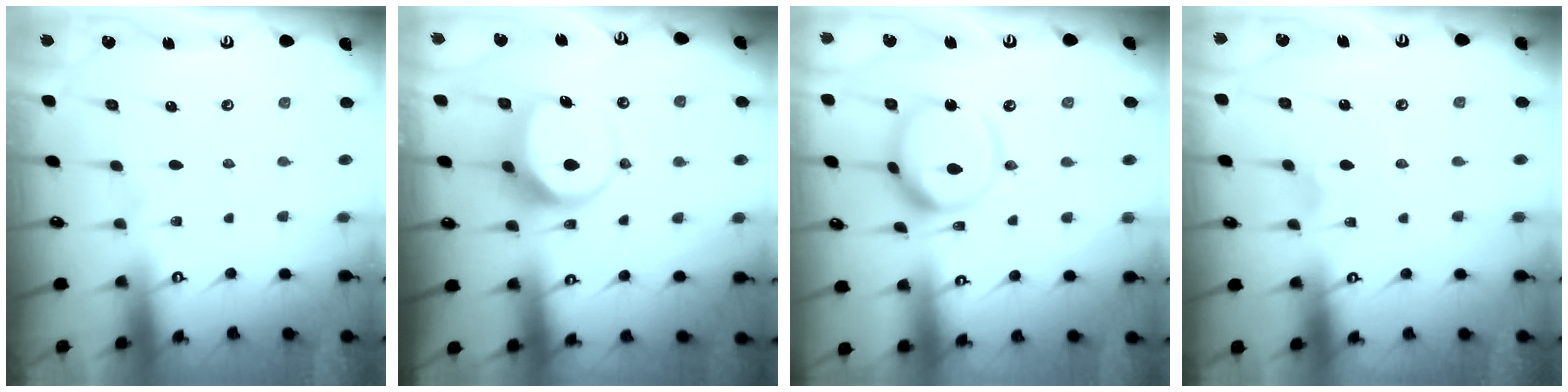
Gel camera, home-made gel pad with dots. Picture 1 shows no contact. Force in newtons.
{"total": 7.6, "press": 7.5, "slide": 1.1}
{"total": 14.1, "press": 14.0, "slide": 1.4}
{"total": 1.7, "press": 1.7, "slide": 0.2}